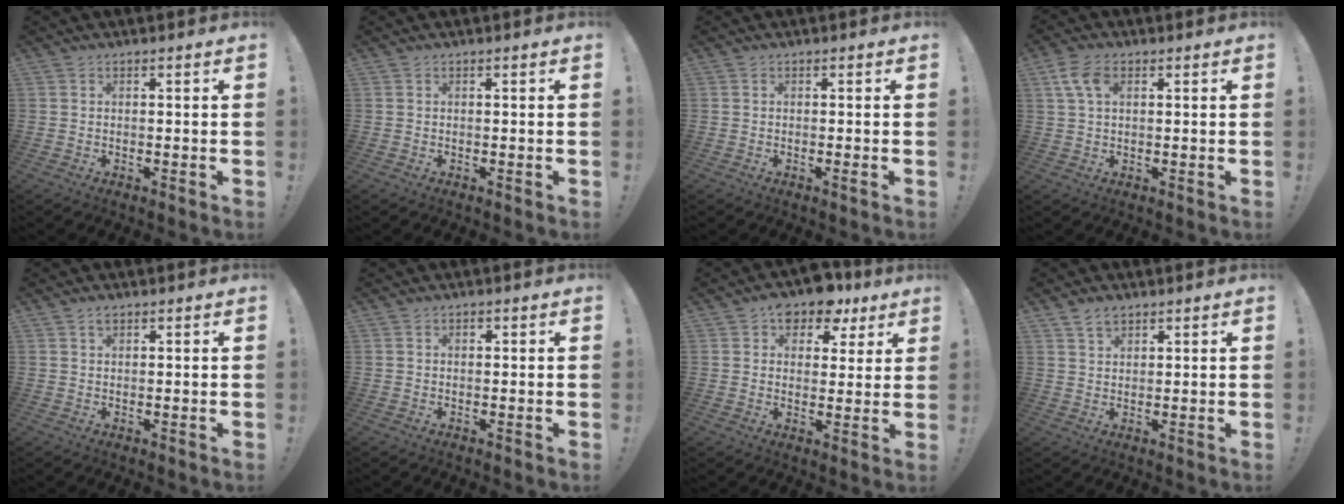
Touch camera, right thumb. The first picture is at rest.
{"total": 0.0}
{"total": 1.2, "force": [-0.2, -0.1, 1.2], "torque": [-0.028, 0.002, -0.003]}
{"total": 6.2, "force": [2.2, 3.7, 4.5], "torque": [-0.100, 0.006, 0.046]}
{"total": 0.9, "force": [0.7, 0.5, 0.4], "torque": [-0.008, 0.001, 0.013]}
{"total": 0.6, "force": [0.2, 0.5, 0.3], "torque": [-0.003, 0.000, 0.002]}
{"total": 9.7, "force": [6.6, 5.9, 4.0], "torque": [-0.059, -0.040, 0.123]}
{"total": 3.2, "force": [2.4, 1.8, 1.3], "torque": [-0.023, -0.008, 0.044]}